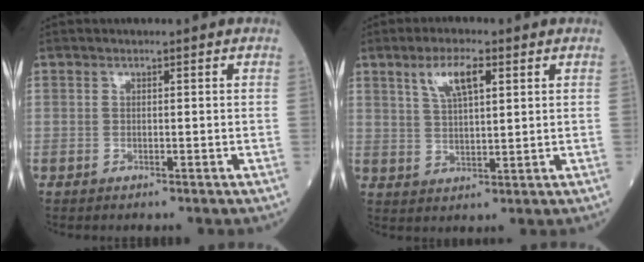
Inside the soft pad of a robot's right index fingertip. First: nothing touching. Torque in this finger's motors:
{"motor_torque": [0.12, 0.10, 0.13, 0.03]}